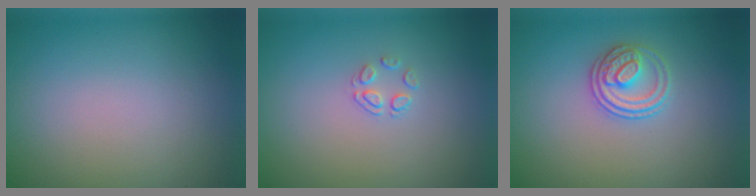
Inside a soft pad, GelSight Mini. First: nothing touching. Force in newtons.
{"total": 1.4, "press": 0.6, "slide": 1.2}
{"total": 2.7, "press": 2.6, "slide": 0.7}